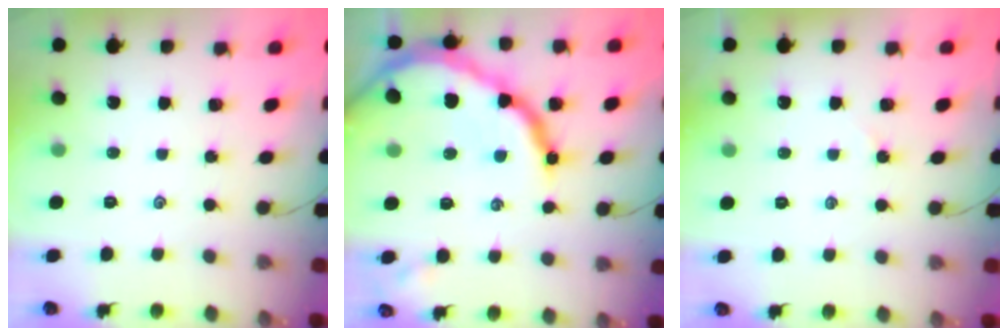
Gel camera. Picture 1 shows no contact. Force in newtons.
{"total": 25.4, "press": 25.3, "slide": 2.5}
{"total": 3.0, "press": 2.9, "slide": 0.3}